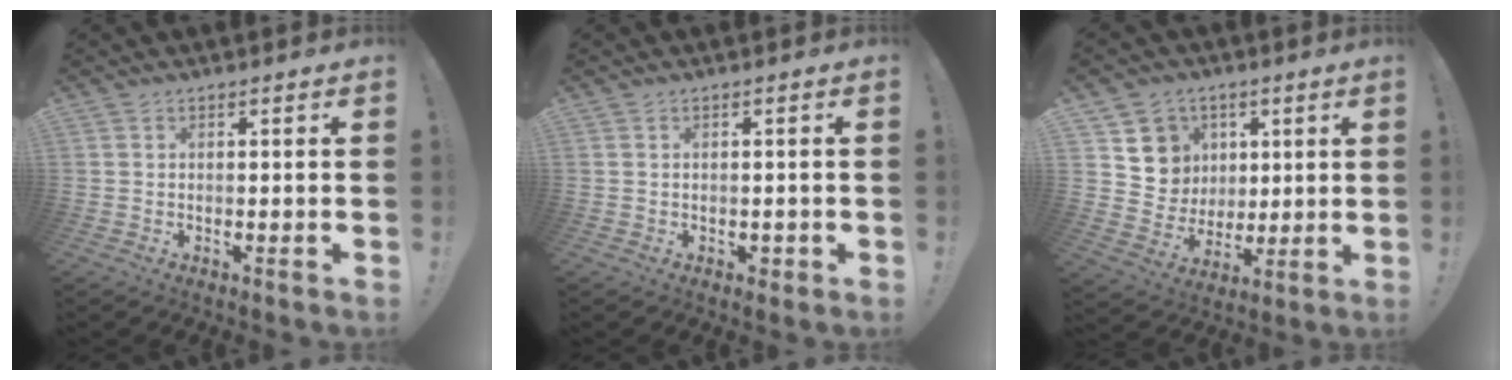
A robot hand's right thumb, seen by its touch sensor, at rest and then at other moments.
{"total": 1.4, "force": [-0.3, 1.1, 0.7], "torque": [-0.002, 0.000, -0.006]}
{"total": 9.4, "force": [3.7, 8.6, 0.8], "torque": [-0.005, -0.031, 0.080]}